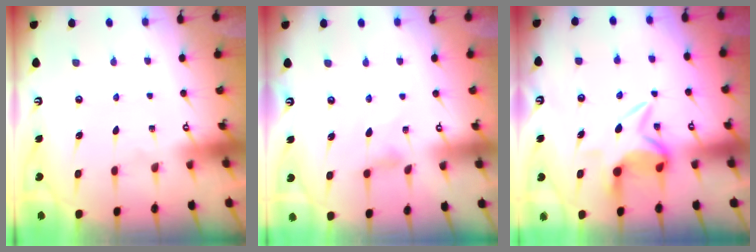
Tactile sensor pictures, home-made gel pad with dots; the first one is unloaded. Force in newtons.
{"total": 1.4, "press": 1.3, "slide": 0.5}
{"total": 6.2, "press": 6.1, "slide": 0.9}